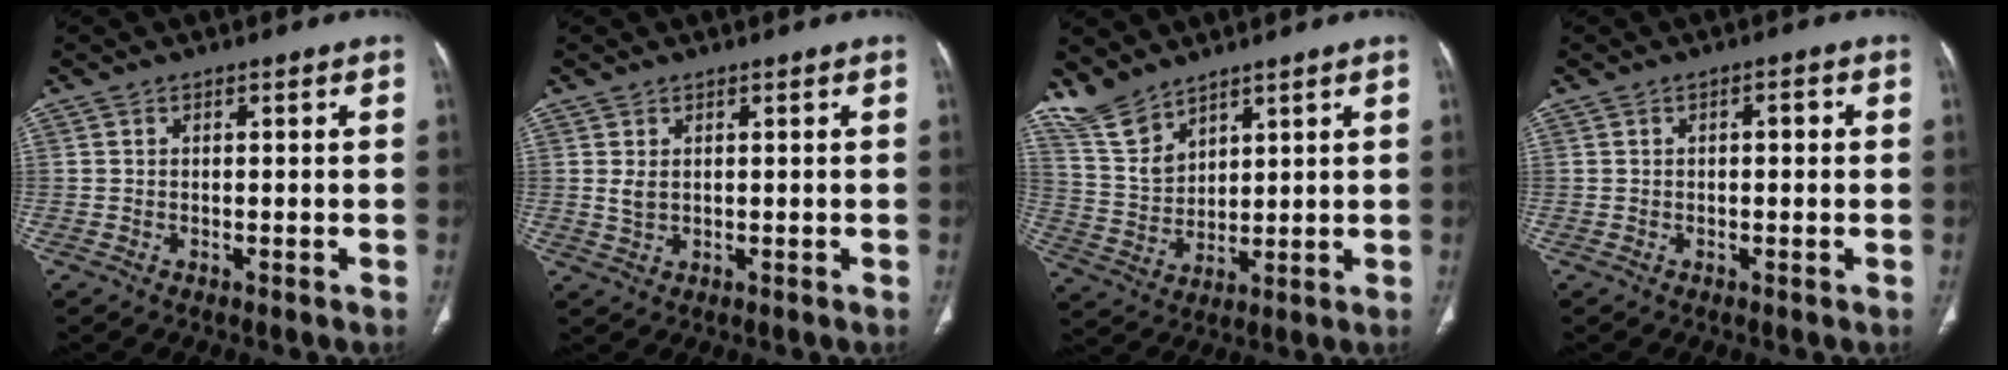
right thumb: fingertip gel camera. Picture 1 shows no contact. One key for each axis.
{"total": 1.9, "fx": 0.6, "fy": 1.2, "fz": 1.3, "tx": -0.025, "ty": -0.001, "tz": 0.019}
{"total": 7.9, "fx": 6.7, "fy": 3.3, "fz": 2.4, "tx": -0.042, "ty": -0.032, "tz": 0.154}
{"total": 2.1, "fx": 0.3, "fy": 0.9, "fz": 1.9, "tx": -0.025, "ty": 0.005, "tz": 0.001}